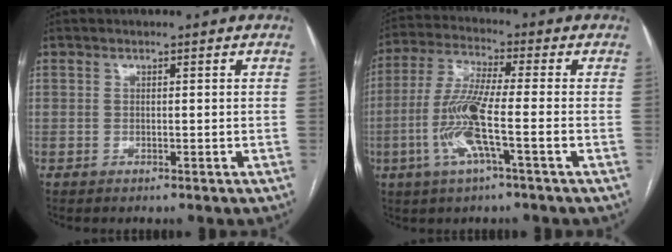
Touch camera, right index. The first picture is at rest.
{"total": 10.4, "force": [-2.9, 0.4, 10.0], "torque": [-0.210, -0.004, -0.063]}